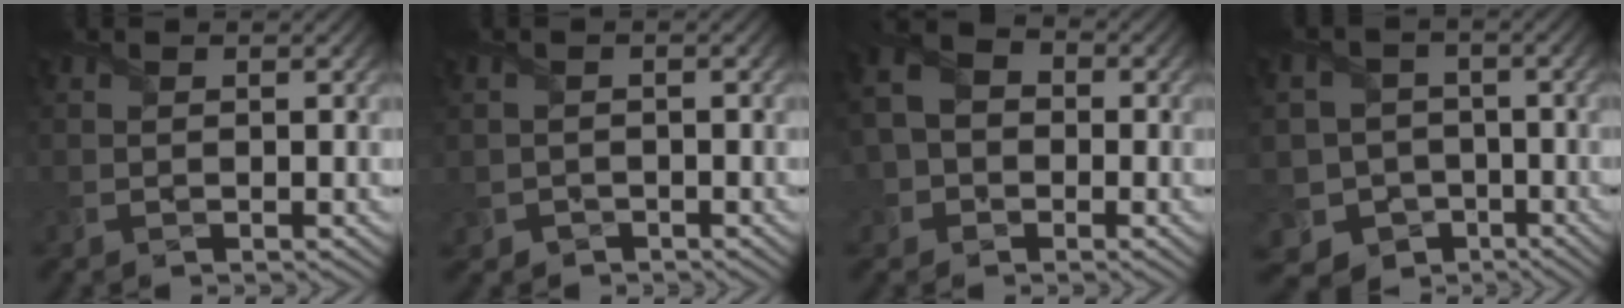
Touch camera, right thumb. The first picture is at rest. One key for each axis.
{"total": 1.6, "fx": -0.9, "fy": 1.3, "fz": 0.0, "tx": -0.004, "ty": -0.007, "tz": -0.018}
{"total": 6.4, "fx": -1.3, "fy": 5.4, "fz": 3.1, "tx": -0.078, "ty": 0.003, "tz": -0.041}
{"total": 9.5, "fx": -3.4, "fy": 8.6, "fz": 2.1, "tx": -0.078, "ty": -0.015, "tz": -0.085}